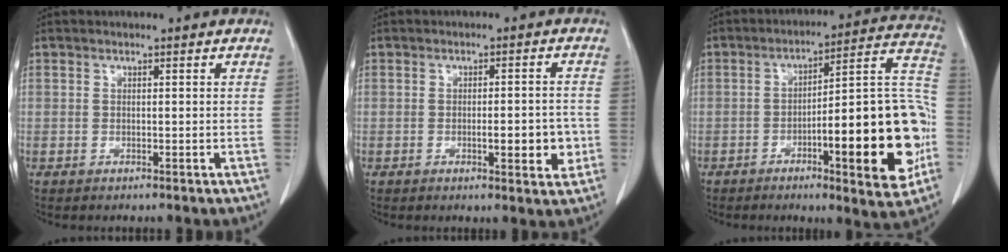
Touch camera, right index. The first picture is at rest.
{"total": 5.6, "force": [-1.4, 1.4, 5.2], "torque": [-0.070, -0.002, -0.014]}
{"total": 21.0, "force": [-5.7, 3.5, 19.9], "torque": [-0.224, 0.026, -0.073]}